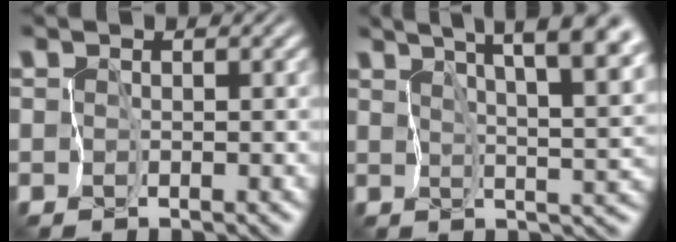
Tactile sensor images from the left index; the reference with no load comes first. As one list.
[{"total": 11.7, "force": [6.8, 3.6, 8.9], "torque": [-0.135, 0.033, 0.091]}]